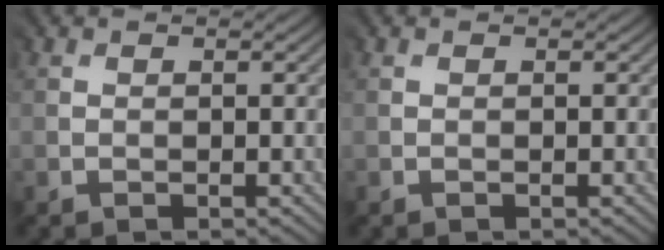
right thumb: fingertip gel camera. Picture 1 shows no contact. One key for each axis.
{"total": 0.0}